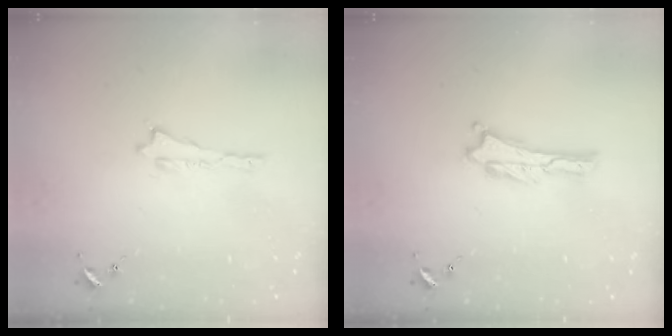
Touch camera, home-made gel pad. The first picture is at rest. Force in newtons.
{"total": 0.0}